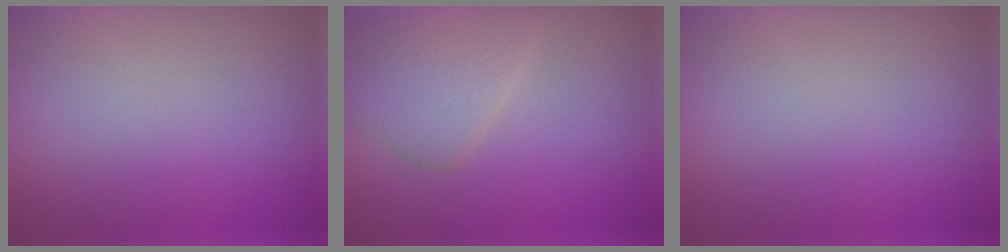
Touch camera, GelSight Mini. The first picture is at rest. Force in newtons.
{"total": 3.8, "press": 3.8, "slide": 0.2}
{"total": 0.0}